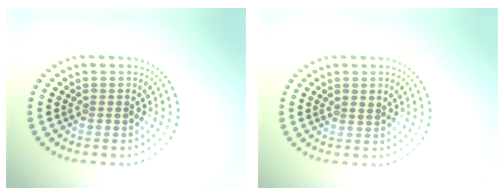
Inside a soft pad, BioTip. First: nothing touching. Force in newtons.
{"total": 0.5, "press": 0.2, "slide": 0.5}